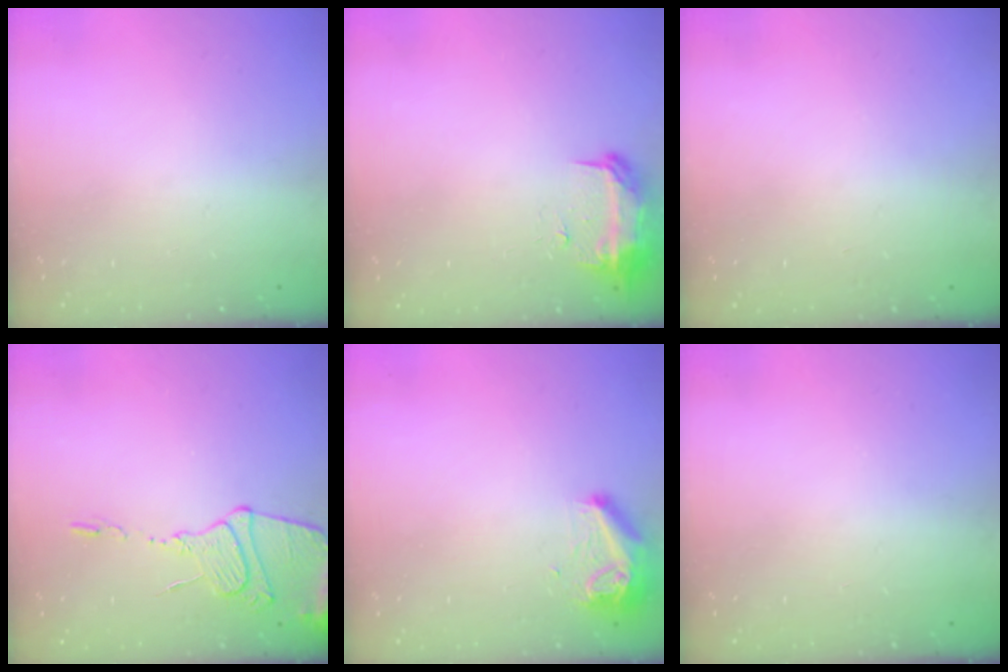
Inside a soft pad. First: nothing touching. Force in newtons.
{"total": 9.1, "press": 9.0, "slide": 0.9}
{"total": 0.0}
{"total": 12.3, "press": 12.3, "slide": 1.1}
{"total": 9.3, "press": 9.3, "slide": 0.7}
{"total": 0.0}